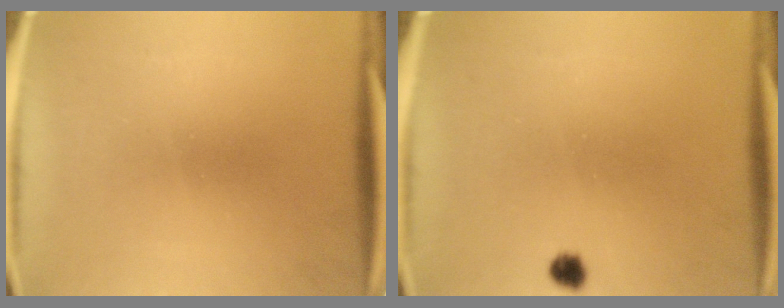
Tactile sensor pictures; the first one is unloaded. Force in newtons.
{"total": 1.8}